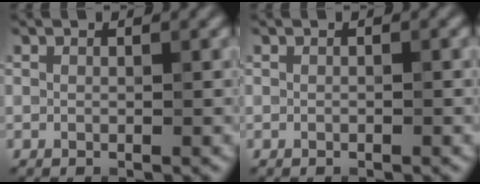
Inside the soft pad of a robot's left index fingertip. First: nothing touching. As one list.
[{"total": 0.0}]